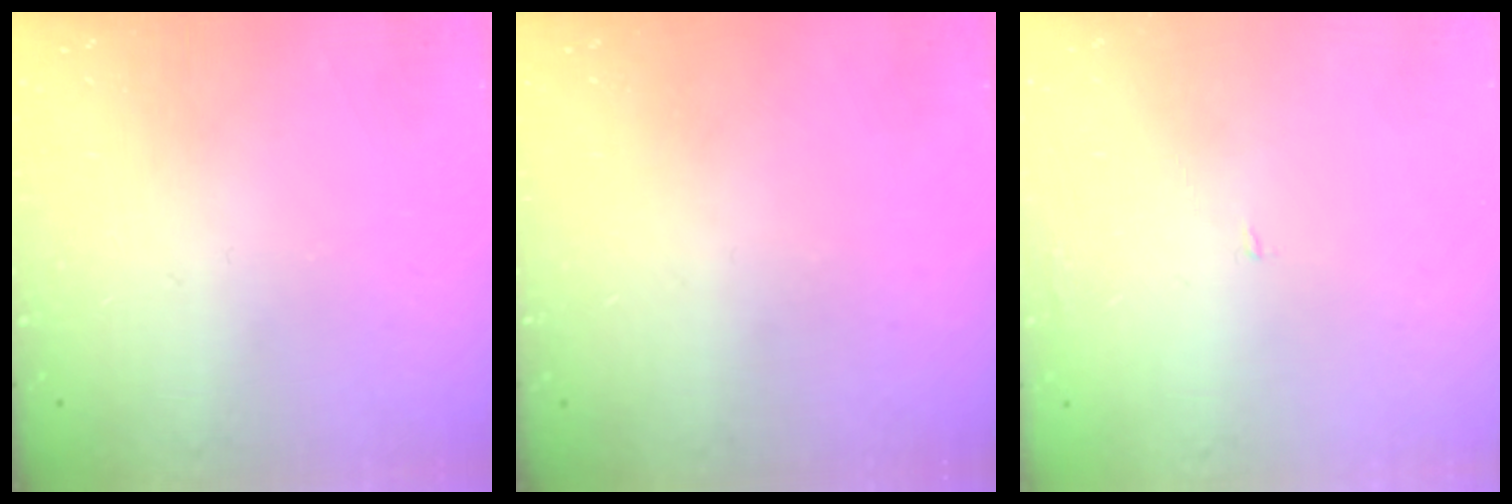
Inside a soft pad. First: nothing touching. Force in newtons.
{"total": 0.0}
{"total": 1.2, "press": 1.2, "slide": 0.1}